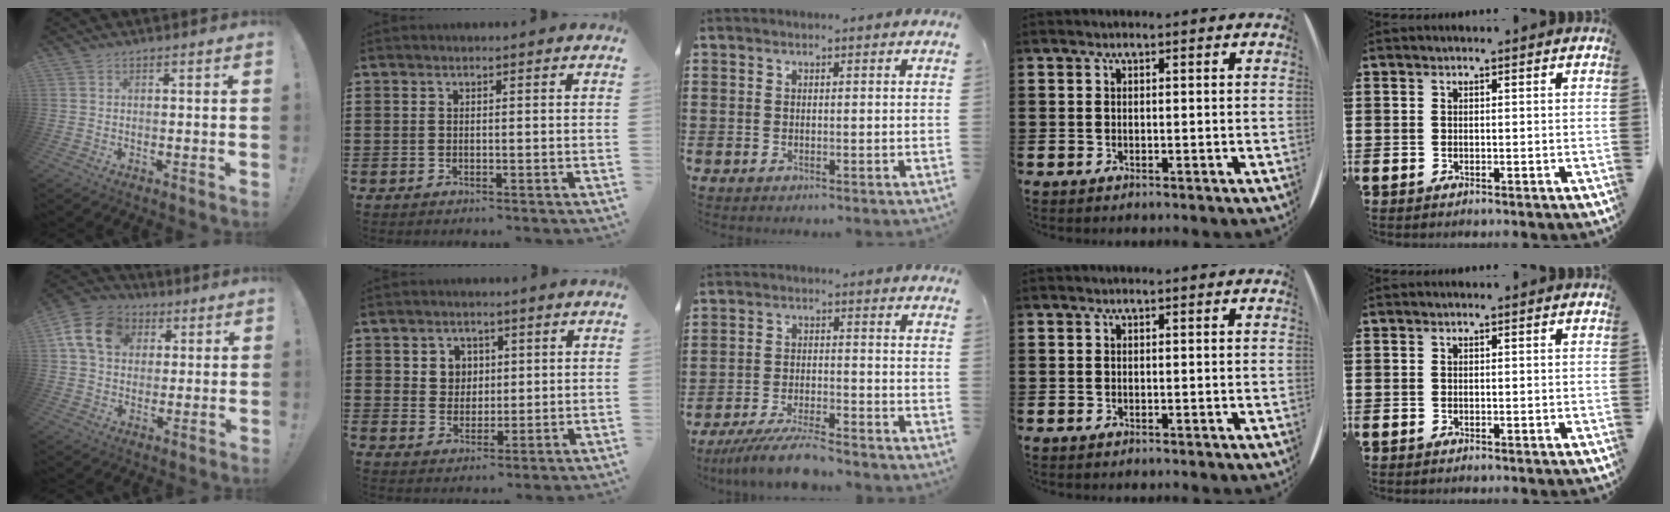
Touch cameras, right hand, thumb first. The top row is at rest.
{"thumb": {"total": 14.8, "force": [4.5, 11.6, 8.0], "torque": [-0.134, 0.000, 0.093]}, "index": {"total": 3.7, "force": [1.4, 3.4, 0.8], "torque": [-0.032, 0.012, 0.025]}, "middle": {"total": 6.2, "force": [-5.6, 0.3, 2.6], "torque": [-0.058, -0.012, -0.108]}}